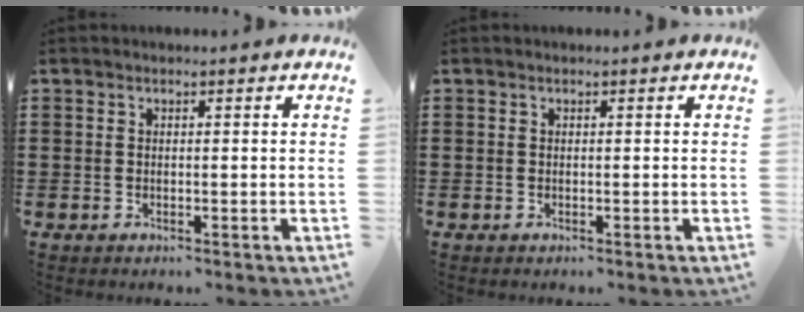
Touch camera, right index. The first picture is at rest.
{"total": 0.0}